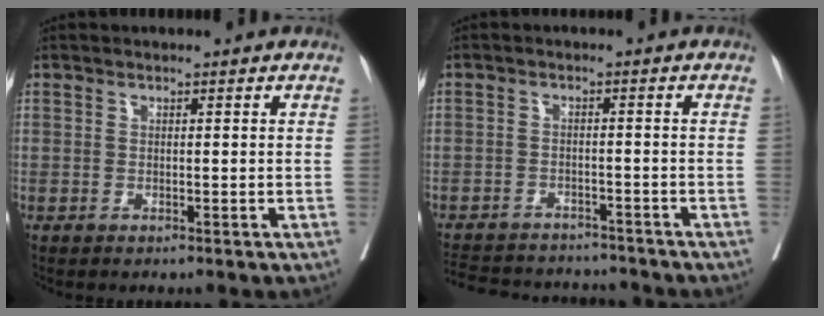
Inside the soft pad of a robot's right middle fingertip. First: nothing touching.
{"total": 14.7, "force": [-13.6, 3.7, 4.1], "torque": [-0.100, 0.003, -0.185]}